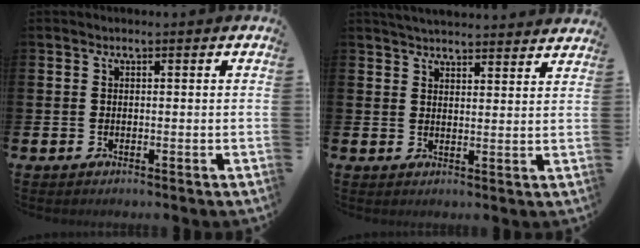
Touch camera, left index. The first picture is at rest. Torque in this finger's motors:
{"motor_torque": [1.01, -1.13, 0.46, 0.08]}